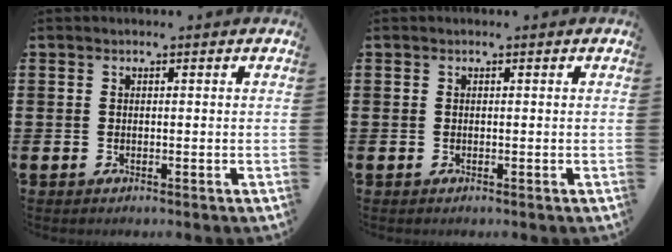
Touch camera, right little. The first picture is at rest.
{"total": 0.0}